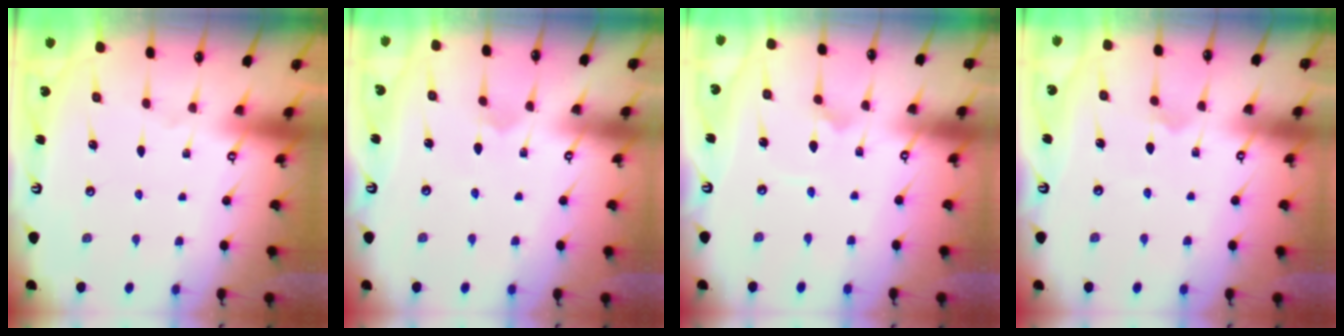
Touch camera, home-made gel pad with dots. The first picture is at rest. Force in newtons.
{"total": 3.0, "press": 3.0, "slide": 0.2}
{"total": 3.6, "press": 3.6, "slide": 0.2}
{"total": 4.3, "press": 4.3, "slide": 0.5}